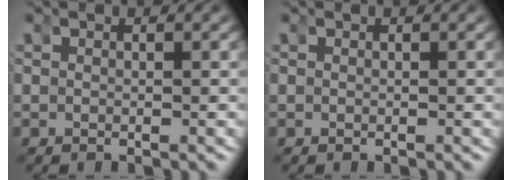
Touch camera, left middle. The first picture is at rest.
{"total": 0.0}